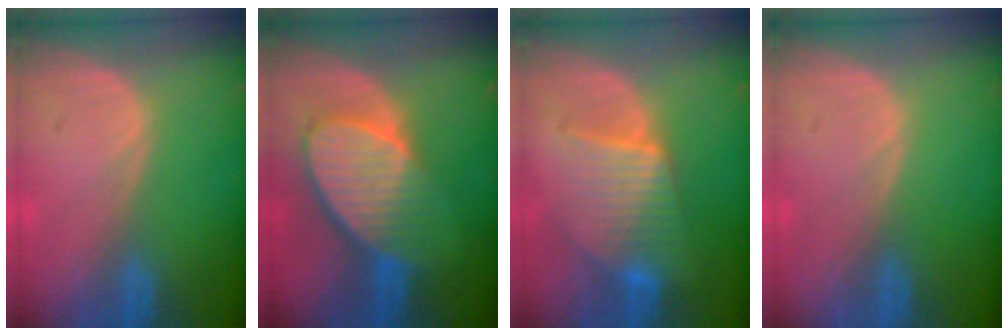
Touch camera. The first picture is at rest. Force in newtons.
{"total": 9.4, "press": 8.3, "slide": 4.4}
{"total": 7.6, "press": 7.6, "slide": 0.2}
{"total": 0.0}